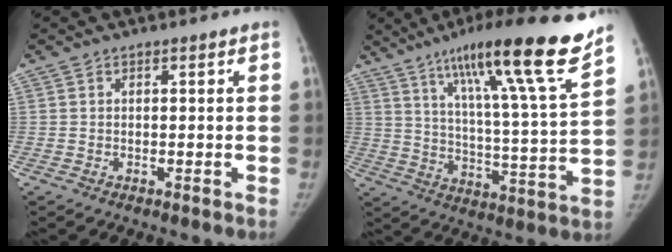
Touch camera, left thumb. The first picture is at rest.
{"total": 21.9, "force": [15.2, 1.0, 15.8], "torque": [-0.226, -0.064, 0.236]}